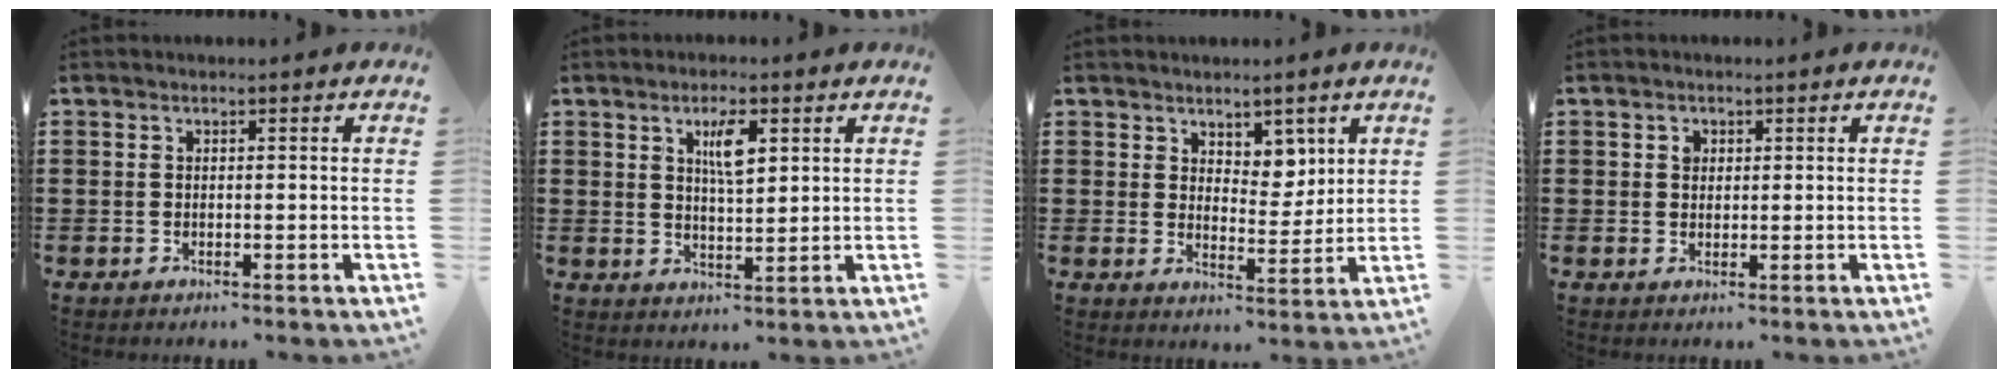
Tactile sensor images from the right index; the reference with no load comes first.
{"total": 4.9, "force": [2.1, 1.5, 4.2], "torque": [-0.073, 0.002, 0.029]}
{"total": 4.9, "force": [3.6, 3.1, 1.4], "torque": [-0.027, -0.005, 0.062]}
{"total": 1.3, "force": [0.5, 1.0, 0.6], "torque": [-0.014, 0.005, 0.009]}